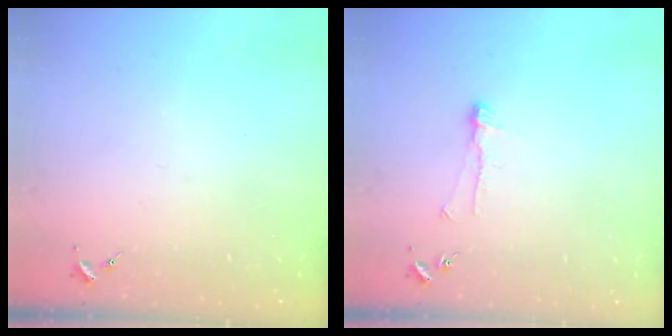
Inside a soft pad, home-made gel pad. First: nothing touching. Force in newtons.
{"total": 6.8, "press": 6.7, "slide": 0.4}